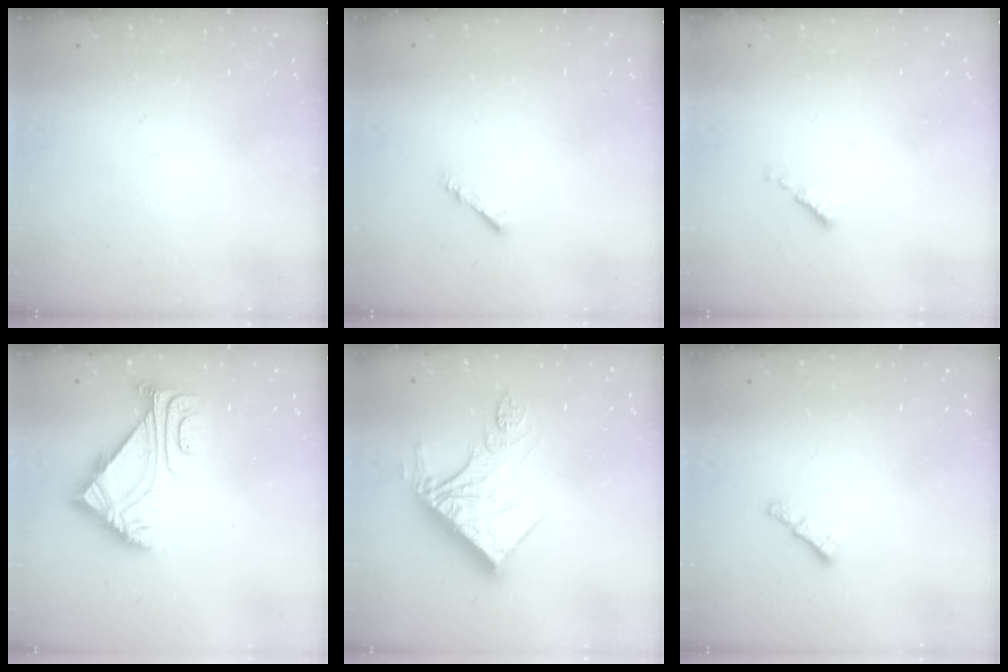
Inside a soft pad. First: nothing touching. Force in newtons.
{"total": 1.5, "press": 1.5, "slide": 0.4}
{"total": 0.0}
{"total": 5.2, "press": 5.1, "slide": 1.0}
{"total": 17.4, "press": 17.3, "slide": 2.0}
{"total": 0.8, "press": 0.7, "slide": 0.4}